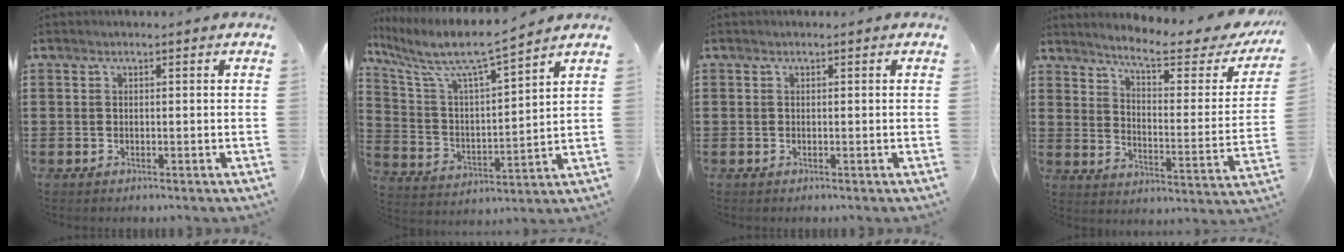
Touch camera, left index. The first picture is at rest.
{"total": 8.1, "force": [6.8, 0.6, 4.4], "torque": [-0.117, -0.046, 0.109]}
{"total": 0.0}
{"total": 6.9, "force": [5.5, 0.8, 4.0], "torque": [-0.086, -0.040, 0.085]}